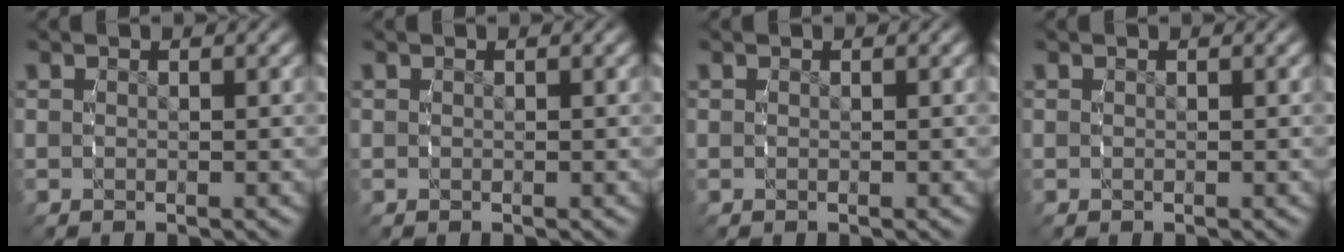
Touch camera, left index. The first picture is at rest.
{"total": 0.0}
{"total": 0.0}
{"total": 0.0}